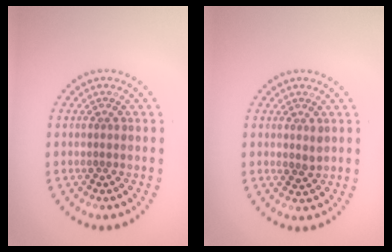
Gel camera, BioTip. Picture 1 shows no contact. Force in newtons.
{"total": 1.0, "press": 0.9, "slide": 0.3}